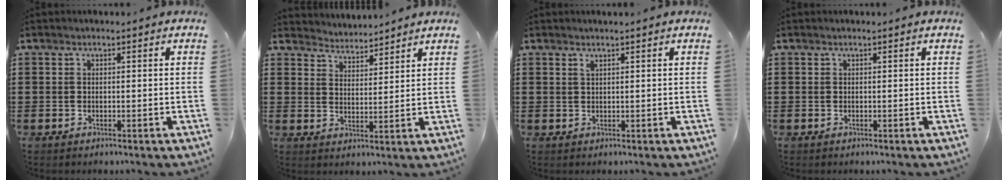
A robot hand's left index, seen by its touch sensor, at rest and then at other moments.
{"total": 3.6, "force": [3.6, 0.0, -0.7], "torque": [-0.001, -0.019, 0.065]}
{"total": 1.0, "force": [0.6, 0.1, 0.8], "torque": [-0.017, 0.000, 0.012]}
{"total": 0.0}